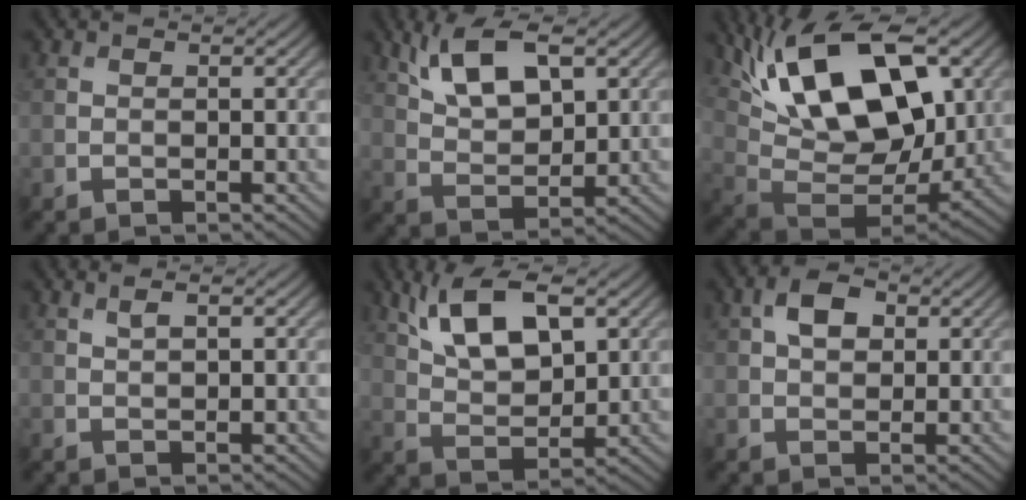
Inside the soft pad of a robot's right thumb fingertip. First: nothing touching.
{"total": 9.2, "force": [4.5, 4.1, 6.9], "torque": [-0.144, 0.009, 0.089]}
{"total": 19.1, "force": [7.5, 9.7, 14.6], "torque": [-0.265, 0.045, 0.114]}
{"total": 1.6, "force": [0.9, 0.4, 1.3], "torque": [-0.029, 0.001, 0.021]}
{"total": 10.6, "force": [5.0, 4.7, 8.1], "torque": [-0.164, 0.008, 0.098]}
{"total": 4.3, "force": [1.5, 2.7, 3.0], "torque": [-0.056, 0.008, 0.021]}